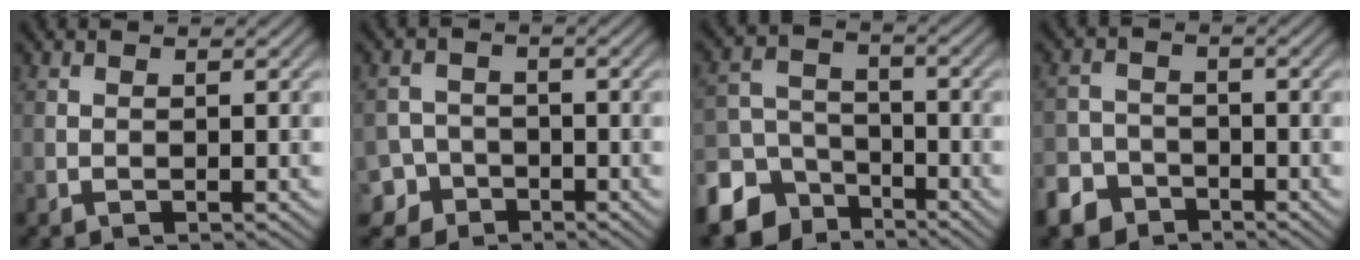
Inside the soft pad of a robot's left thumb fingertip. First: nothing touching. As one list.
[{"total": 4.5, "force": [-2.5, 3.7, 0.7], "torque": [0.005, -0.001, -0.060]}, {"total": 9.7, "force": [-6.2, 6.6, 3.4], "torque": [-0.084, -0.019, -0.122]}, {"total": 5.2, "force": [-3.7, 3.4, 1.4], "torque": [-0.027, -0.005, -0.077]}]